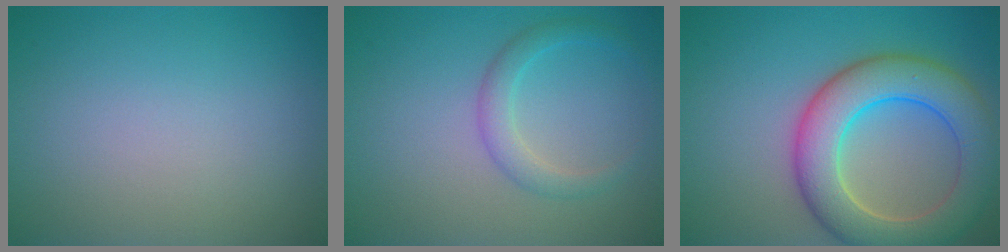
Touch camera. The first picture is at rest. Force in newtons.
{"total": 2.2, "press": 2.2, "slide": 0.0}
{"total": 8.5, "press": 8.4, "slide": 0.5}